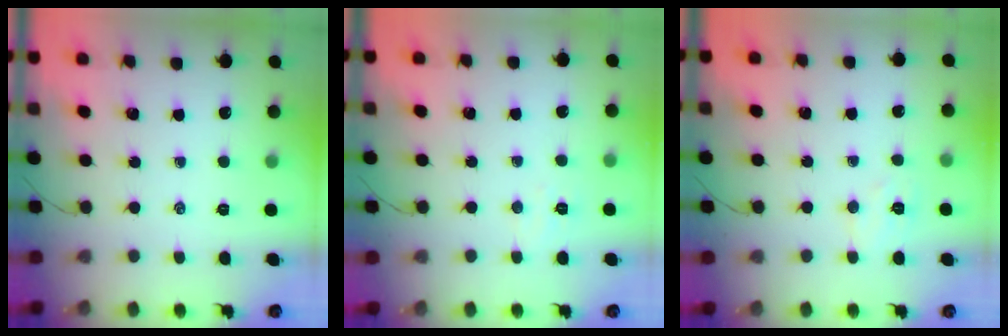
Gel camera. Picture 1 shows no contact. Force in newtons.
{"total": 3.8, "press": 3.8, "slide": 0.7}
{"total": 4.8, "press": 4.7, "slide": 1.0}